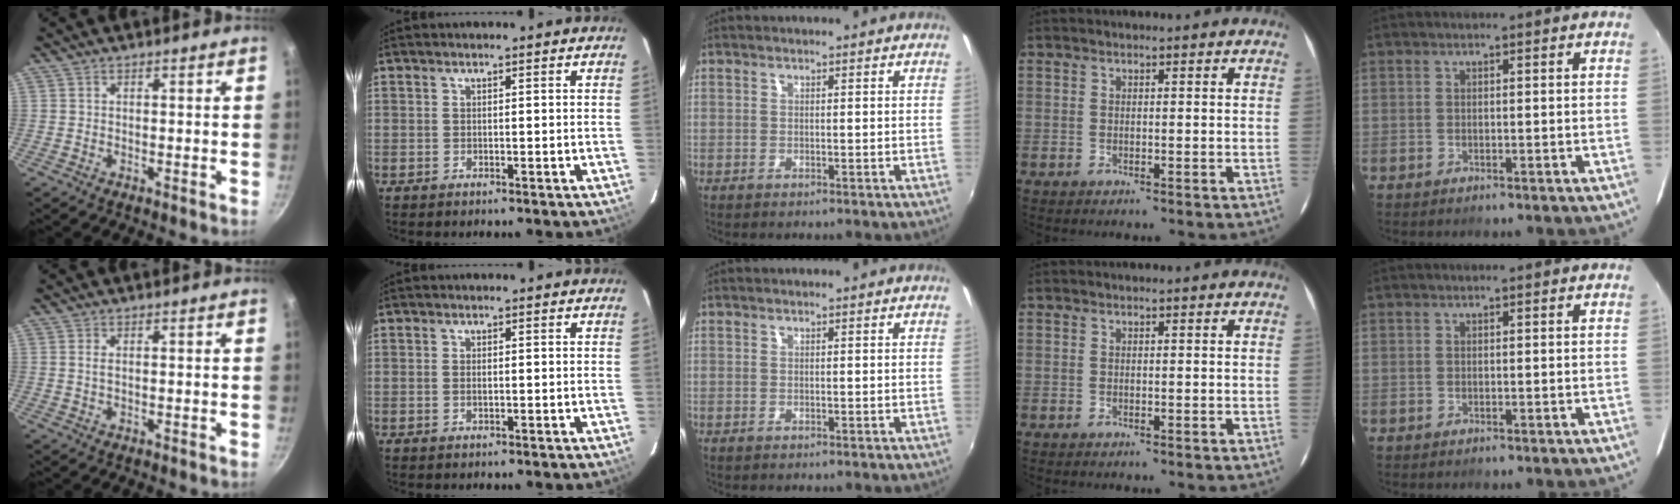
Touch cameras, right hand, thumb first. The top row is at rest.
{"thumb": {"total": 1.3, "force": [0.3, 0.7, 1.1], "torque": [-0.021, 0.000, 0.005]}, "index": {"total": 1.1, "force": [-0.1, 0.5, 1.0], "torque": [-0.020, 0.001, -0.002]}}